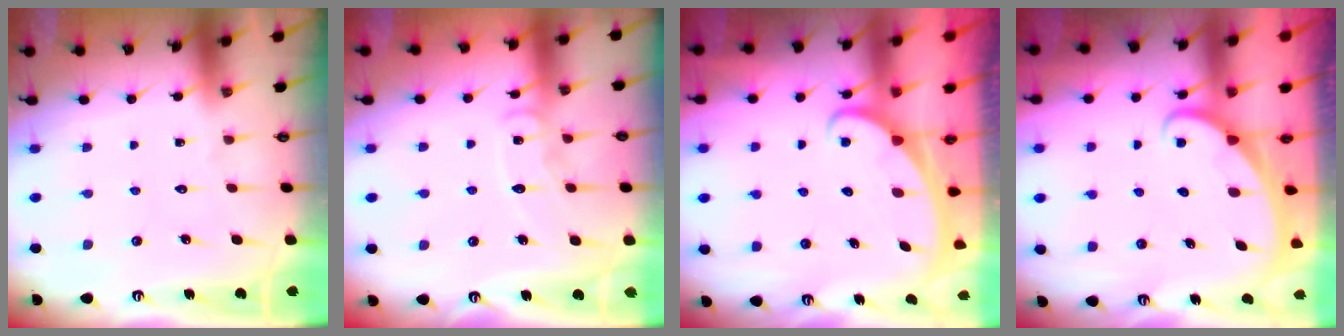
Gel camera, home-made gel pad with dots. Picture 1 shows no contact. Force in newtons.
{"total": 8.9, "press": 8.9, "slide": 0.7}
{"total": 2.0, "press": 2.0, "slide": 0.1}
{"total": 1.8, "press": 1.8, "slide": 0.1}